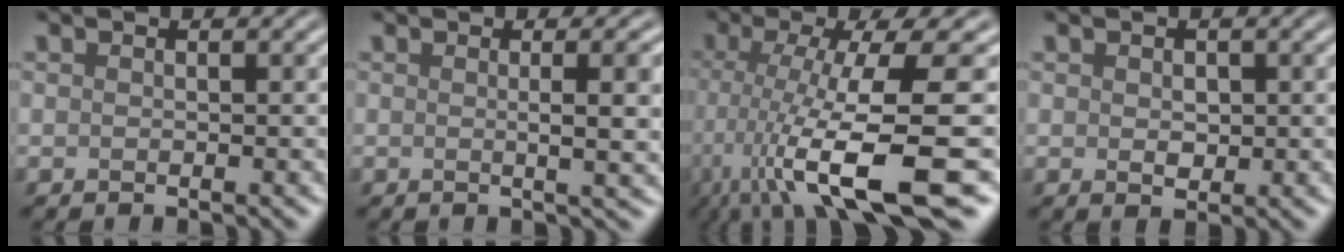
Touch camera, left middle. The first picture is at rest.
{"total": 5.1, "force": [0.5, 1.5, 4.8], "torque": [-0.050, 0.009, 0.006]}
{"total": 12.3, "force": [-4.1, 2.9, 11.2], "torque": [-0.192, -0.012, -0.062]}
{"total": 1.1, "force": [0.1, 0.9, 0.7], "torque": [-0.013, 0.000, 0.008]}